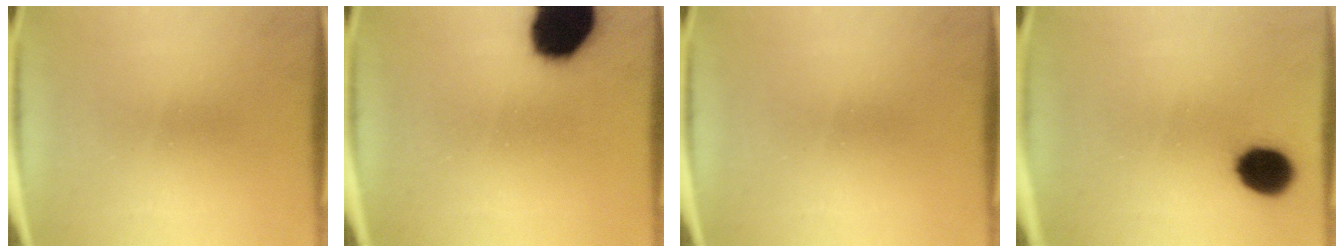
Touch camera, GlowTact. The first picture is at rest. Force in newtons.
{"total": 19.3}
{"total": 0.0}
{"total": 8.7}